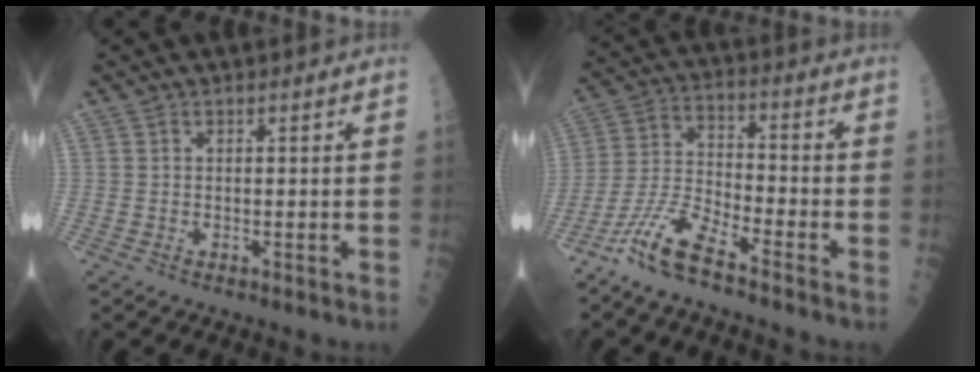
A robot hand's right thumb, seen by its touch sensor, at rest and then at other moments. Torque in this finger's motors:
{"motor_torque": [-0.04, -0.22, 0.73, -0.58, 0.24]}